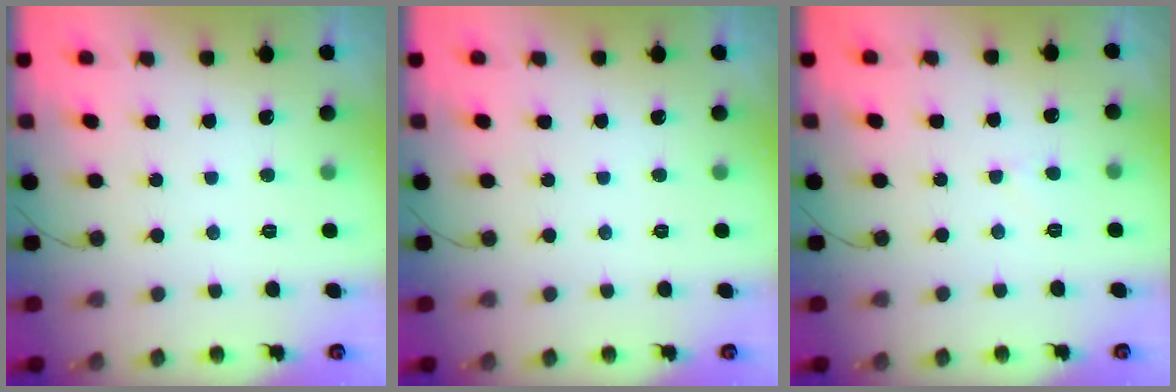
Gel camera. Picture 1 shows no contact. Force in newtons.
{"total": 0.0}
{"total": 3.9, "press": 3.9, "slide": 0.3}